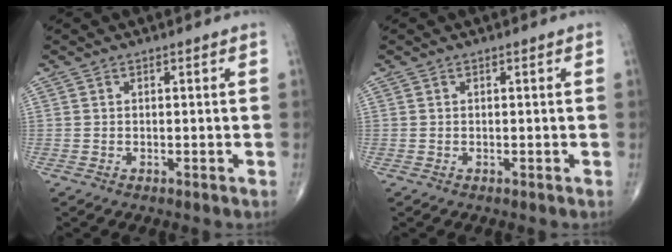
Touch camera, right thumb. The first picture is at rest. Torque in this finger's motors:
{"motor_torque": [-0.01, 0.01, -0.02, 0.02, 0.00]}